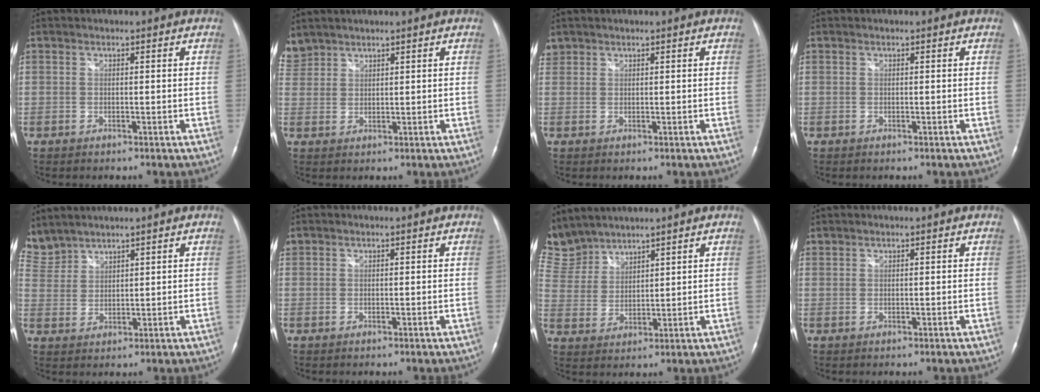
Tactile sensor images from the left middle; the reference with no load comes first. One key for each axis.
{"total": 3.6, "fx": 3.3, "fy": 1.4, "fz": -0.1, "tx": -0.004, "ty": 0.015, "tz": 0.074}
{"total": 1.6, "fx": 1.2, "fy": 1.0, "fz": 0.0, "tx": 0.004, "ty": 0.013, "tz": 0.023}
{"total": 0.0}
{"total": 7.0, "fx": 6.6, "fy": 2.1, "fz": 0.9, "tx": -0.041, "ty": 0.015, "tz": 0.148}
{"total": 0.5, "fx": 0.4, "fy": 0.3, "fz": 0.0, "tx": -0.003, "ty": 0.014, "tz": 0.009}
{"total": 8.9, "fx": 8.5, "fy": 2.6, "fz": 0.6, "tx": -0.030, "ty": 0.014, "tz": 0.189}
{"total": 0.6, "fx": 0.6, "fy": -0.1, "fz": 0.0, "tx": -0.010, "ty": 0.008, "tz": 0.018}